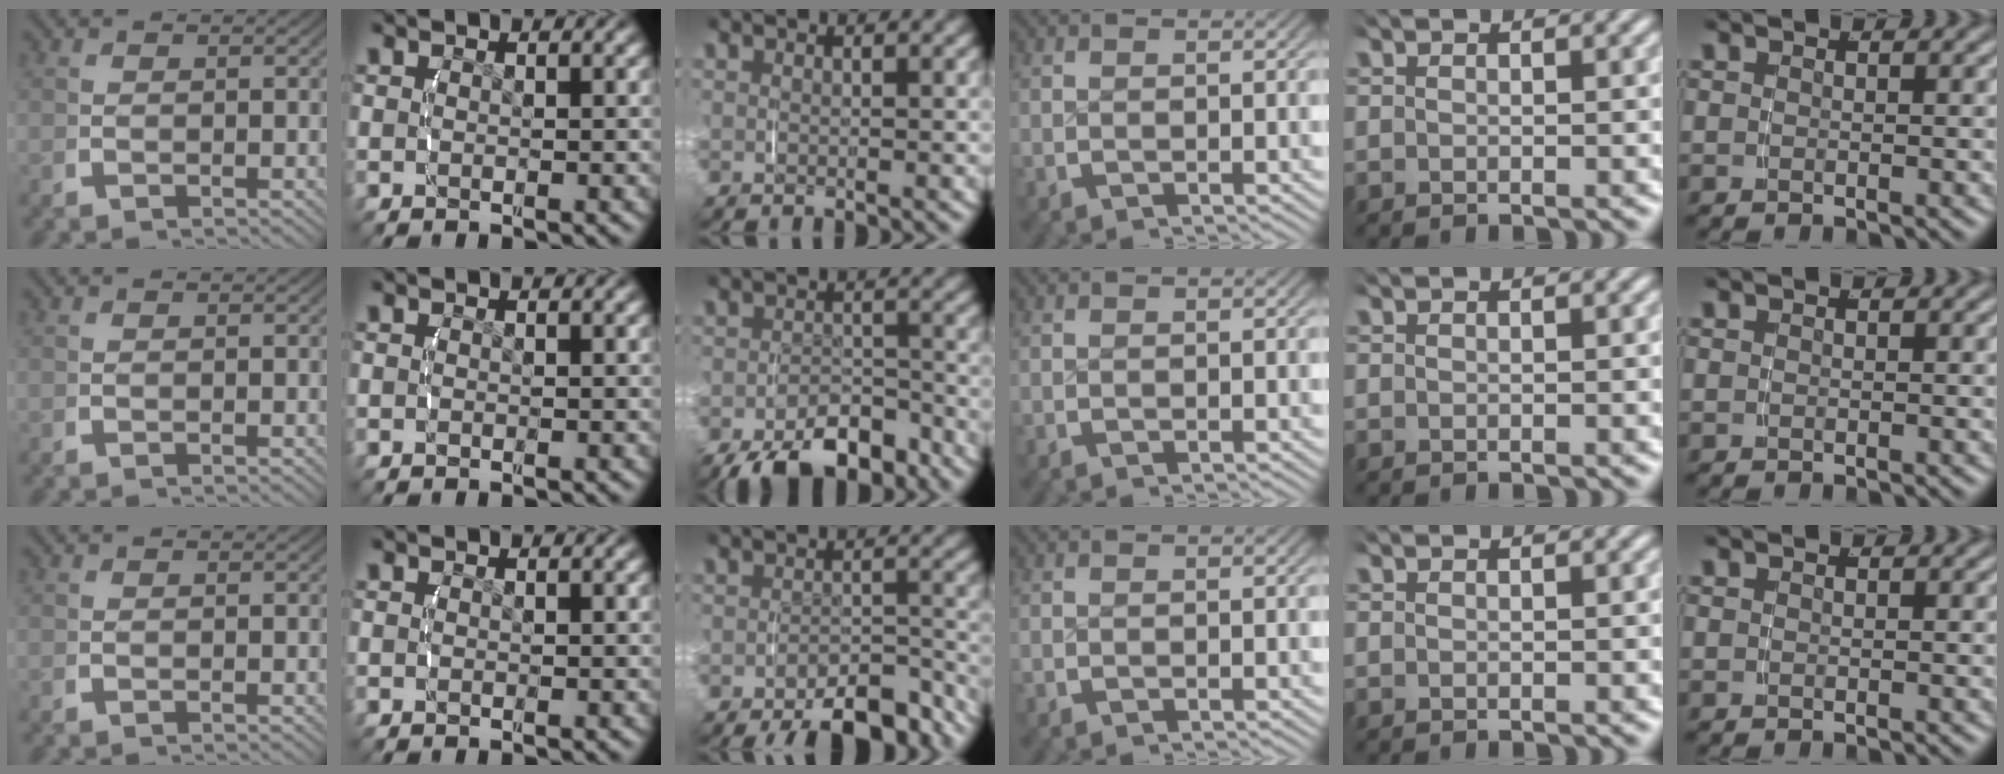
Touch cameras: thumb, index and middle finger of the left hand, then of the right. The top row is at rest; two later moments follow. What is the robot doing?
{"motion": "grasp_and_lifting", "object": "velcro strap"}